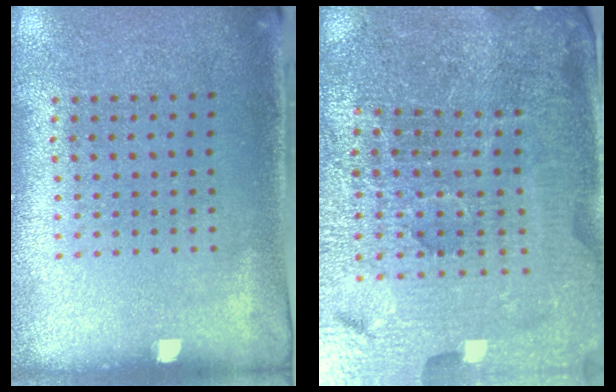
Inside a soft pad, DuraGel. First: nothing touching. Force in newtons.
{"total": 5.1, "press": 4.9, "slide": 1.5}